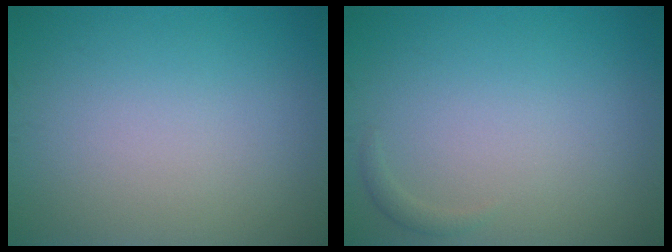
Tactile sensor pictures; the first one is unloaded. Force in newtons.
{"total": 0.7, "press": 0.7, "slide": 0.1}